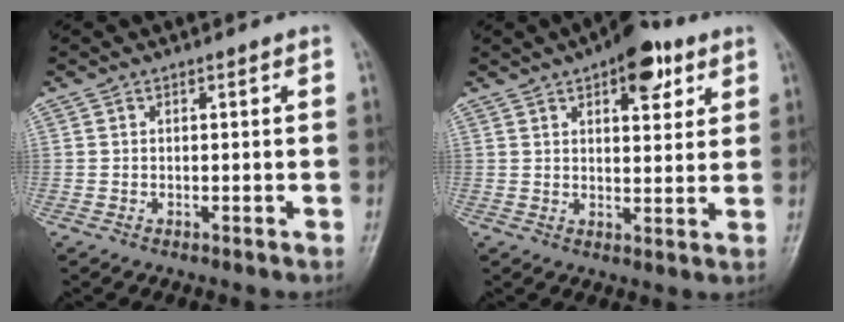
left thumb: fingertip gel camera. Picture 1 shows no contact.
{"total": 10.0, "force": [5.3, 4.6, 7.1], "torque": [-0.069, -0.018, 0.071]}